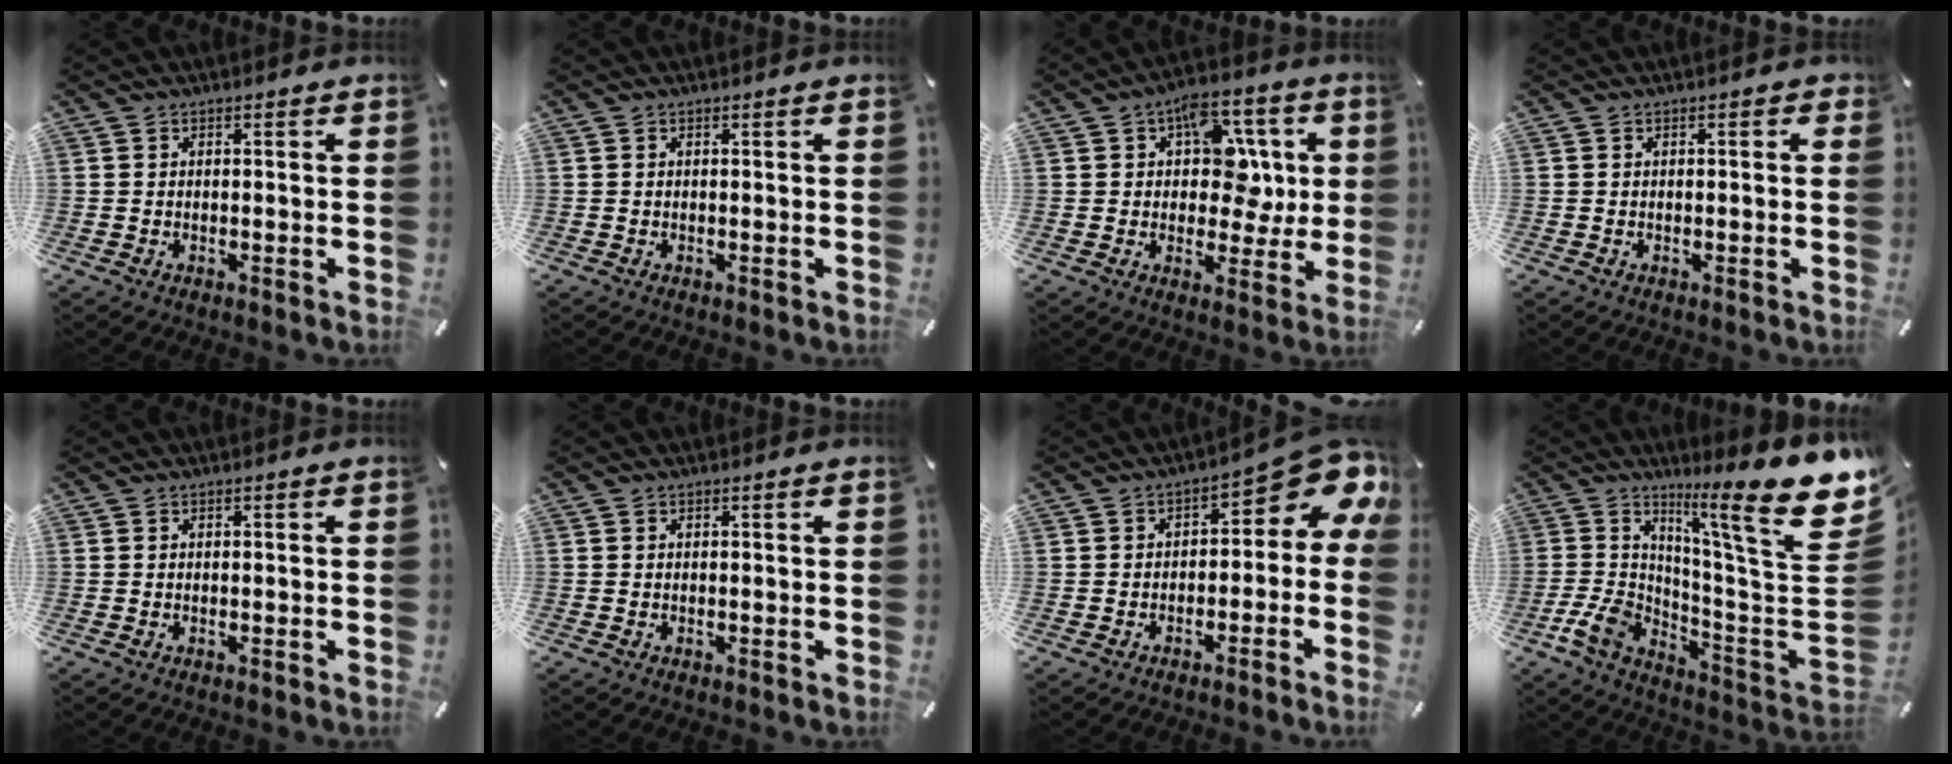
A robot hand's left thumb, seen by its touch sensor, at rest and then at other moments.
{"total": 0.0}
{"total": 12.5, "force": [2.9, 9.1, 8.1], "torque": [-0.097, -0.012, 0.051]}
{"total": 0.6, "force": [-0.1, 0.4, 0.4], "torque": [-0.006, 0.002, -0.002]}
{"total": 0.0}
{"total": 0.0}
{"total": 9.1, "force": [3.0, 4.6, 7.2], "torque": [-0.081, -0.037, 0.048]}
{"total": 21.2, "force": [9.9, 4.9, 18.1], "torque": [-0.281, -0.089, 0.152]}